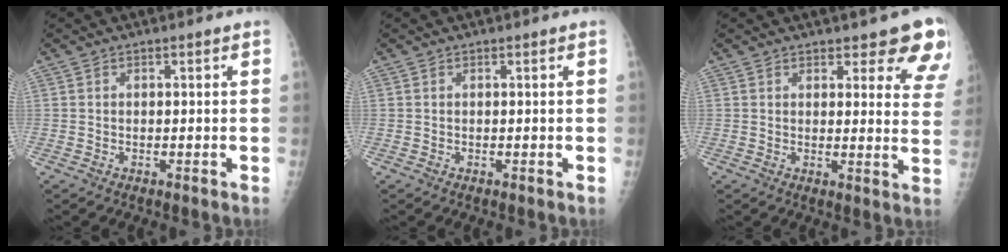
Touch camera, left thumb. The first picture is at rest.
{"total": 0.0}
{"total": 9.8, "force": [8.1, 3.5, 4.2], "torque": [0.000, -0.045, 0.069]}